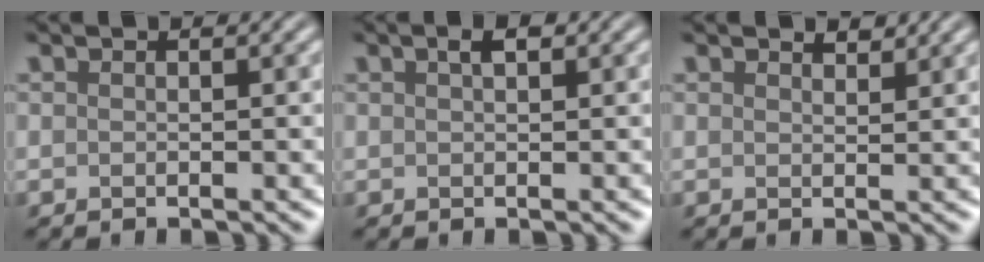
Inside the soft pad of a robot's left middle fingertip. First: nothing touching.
{"total": 1.3, "force": [0.6, 0.5, 1.0], "torque": [-0.020, 0.003, 0.012]}
{"total": 1.4, "force": [1.3, 0.3, 0.4], "torque": [-0.012, -0.001, 0.019]}